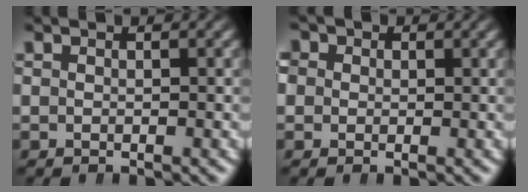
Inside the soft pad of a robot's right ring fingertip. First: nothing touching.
{"total": 5.0, "force": [0.4, 4.6, 2.0], "torque": [-0.047, 0.005, -0.004]}